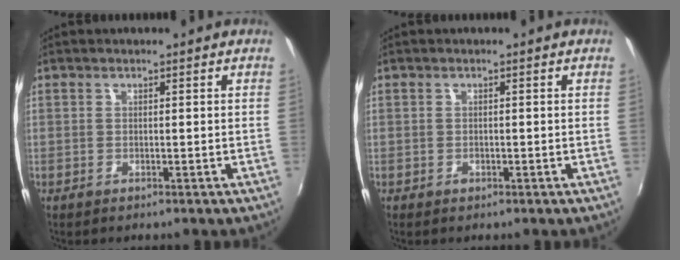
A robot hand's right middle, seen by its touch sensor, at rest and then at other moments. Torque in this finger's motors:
{"motor_torque": [0.20, -0.17, 0.03, 0.01]}